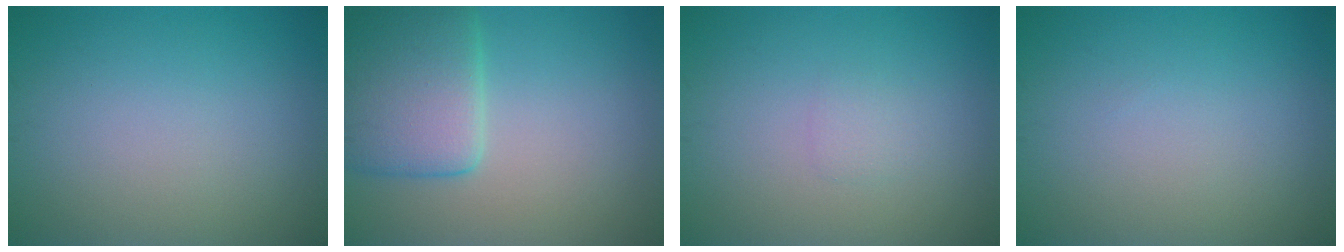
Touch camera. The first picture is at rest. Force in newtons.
{"total": 6.0, "press": 6.0, "slide": 0.4}
{"total": 0.9, "press": 0.9, "slide": 0.1}
{"total": 0.0}